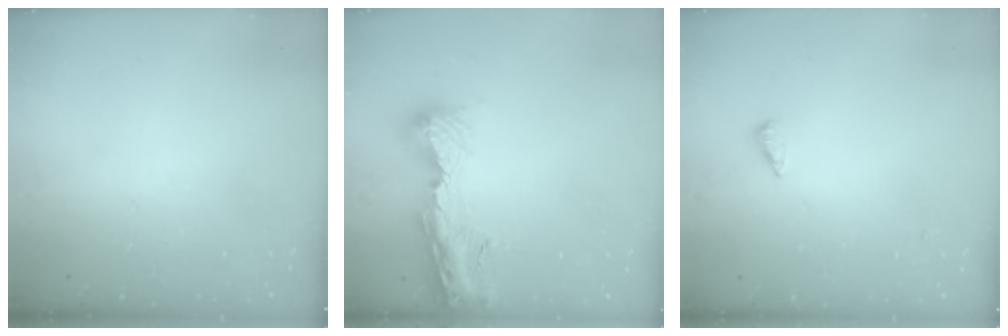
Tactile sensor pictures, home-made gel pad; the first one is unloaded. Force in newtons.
{"total": 12.9, "press": 12.9, "slide": 1.3}
{"total": 3.2, "press": 3.1, "slide": 0.3}